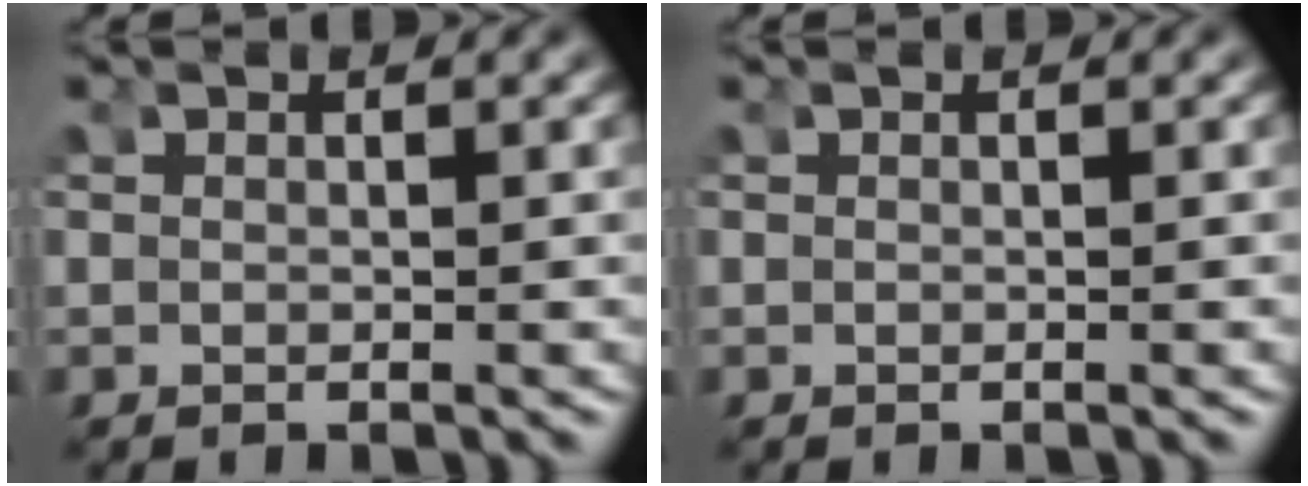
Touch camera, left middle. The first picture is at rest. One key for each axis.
{"total": 0.0}